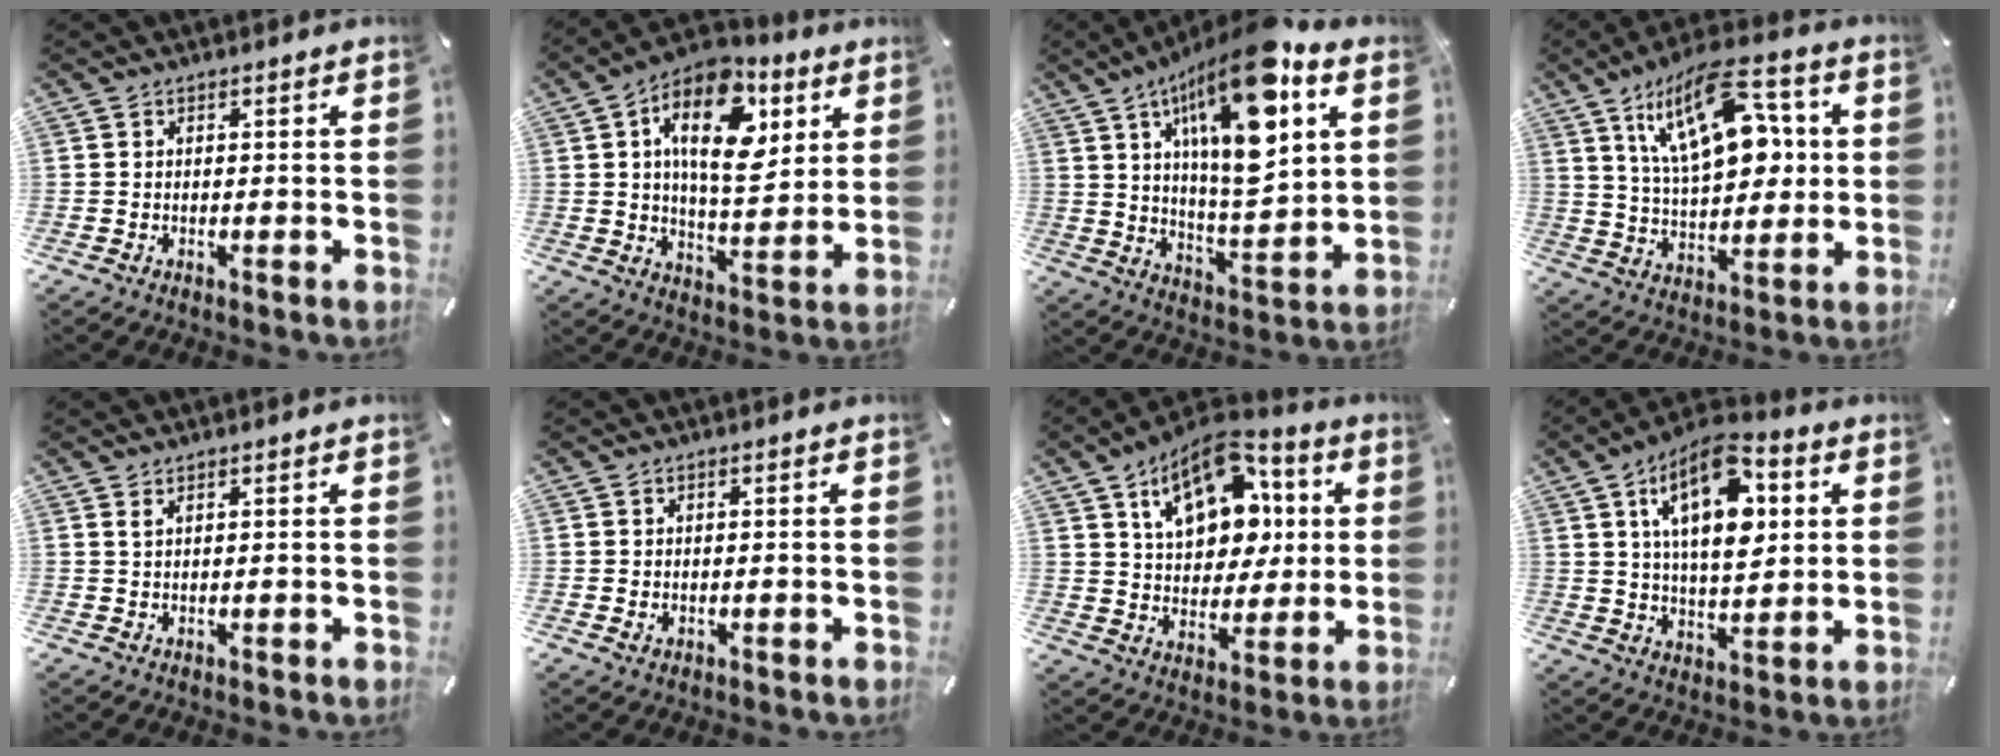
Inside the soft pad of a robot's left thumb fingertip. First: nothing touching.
{"total": 17.9, "force": [7.1, 10.0, 13.0], "torque": [-0.204, -0.020, 0.119]}
{"total": 21.6, "force": [9.7, 7.7, 17.7], "torque": [-0.299, -0.046, 0.144]}
{"total": 21.7, "force": [8.4, 11.1, 16.6], "torque": [-0.290, -0.024, 0.135]}
{"total": 1.0, "force": [0.5, 0.1, 0.8], "torque": [-0.016, -0.001, 0.010]}
{"total": 1.1, "force": [-0.1, 1.0, 0.6], "torque": [-0.013, 0.004, -0.003]}
{"total": 17.6, "force": [7.8, 11.9, 10.3], "torque": [-0.163, -0.029, 0.144]}
{"total": 17.3, "force": [6.7, 8.9, 13.2], "torque": [-0.231, -0.021, 0.109]}